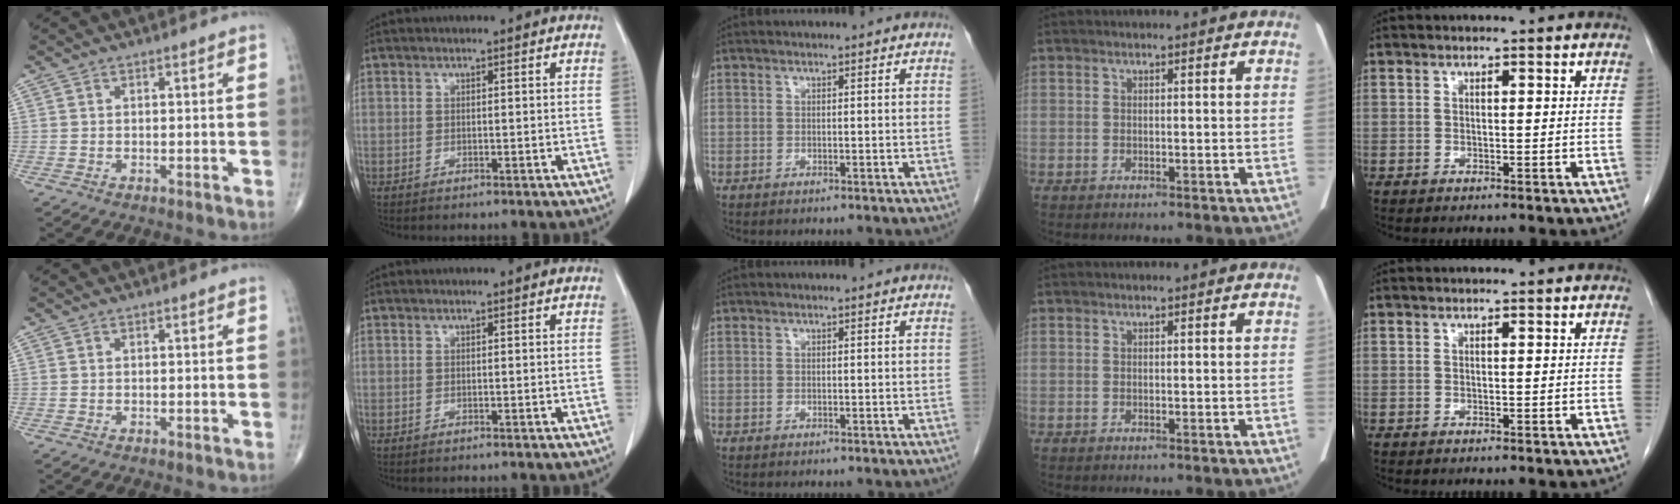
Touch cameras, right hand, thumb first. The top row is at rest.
{}